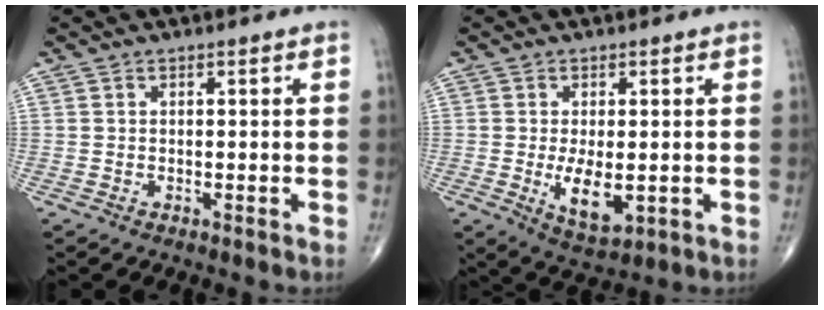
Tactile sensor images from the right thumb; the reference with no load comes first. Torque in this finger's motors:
{"motor_torque": [-0.10, 0.72, 0.57, 0.32, 0.19]}